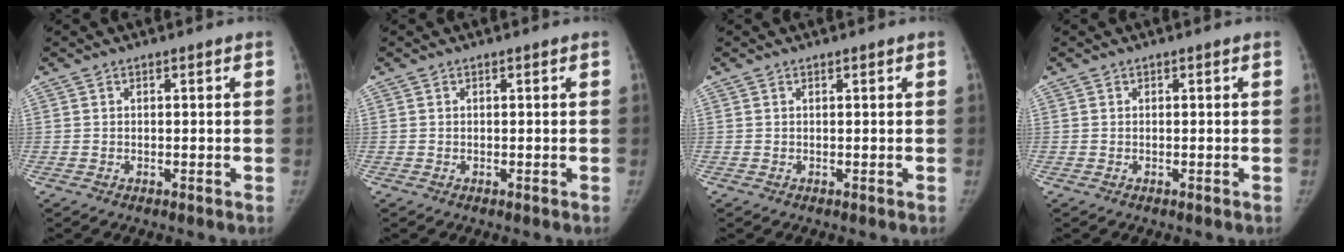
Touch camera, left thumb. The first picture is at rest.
{"total": 0.0}
{"total": 0.0}
{"total": 0.0}